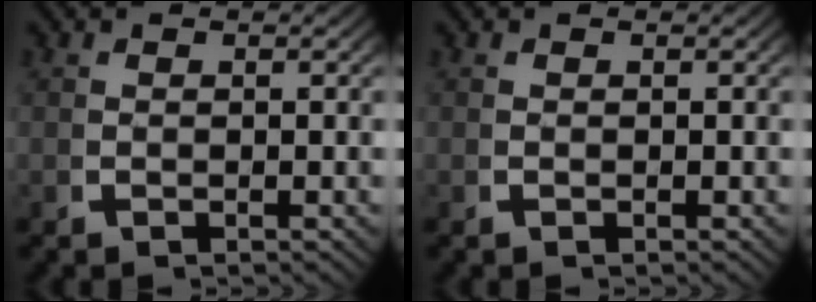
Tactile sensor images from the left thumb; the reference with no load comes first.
{"total": 0.0}